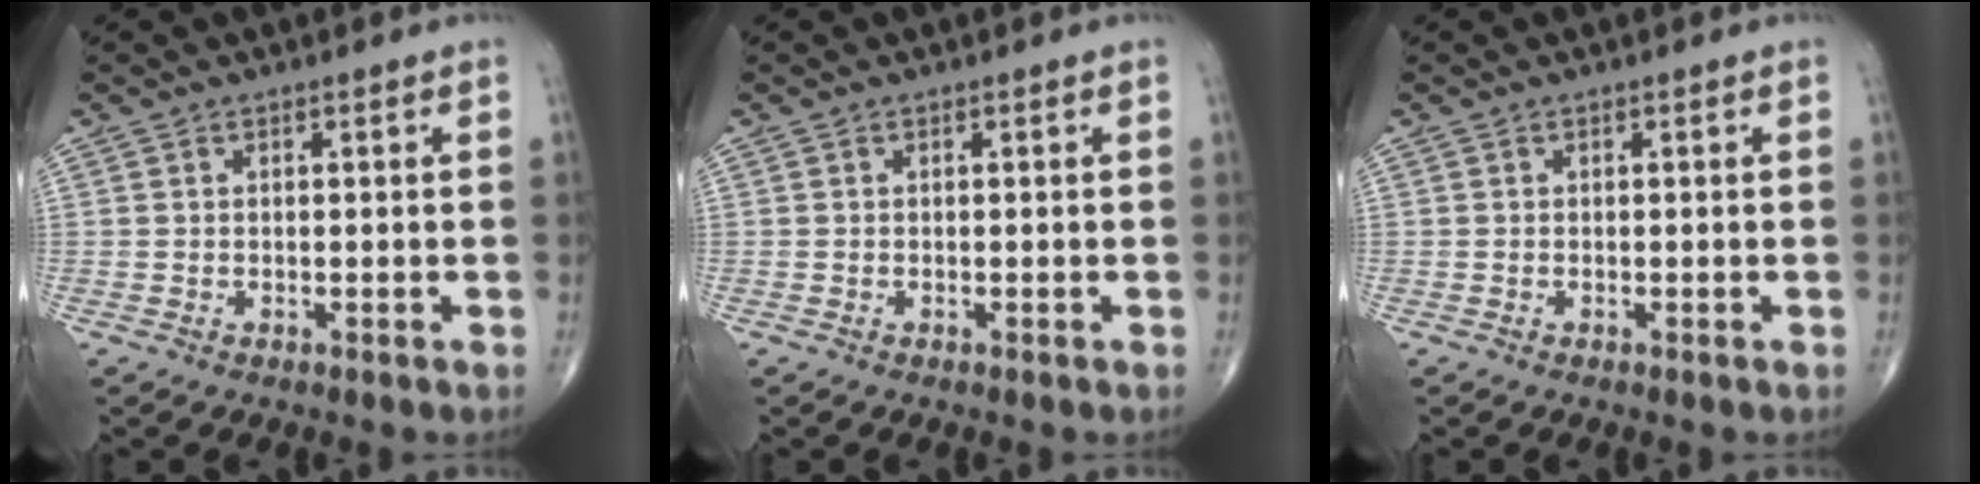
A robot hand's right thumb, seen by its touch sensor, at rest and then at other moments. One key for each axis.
{"total": 0.0}
{"total": 0.0}